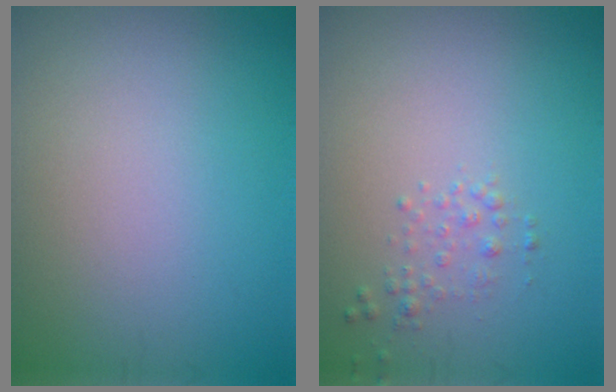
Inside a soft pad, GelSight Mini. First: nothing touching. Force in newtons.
{"total": 1.0, "press": 1.0, "slide": 0.0}